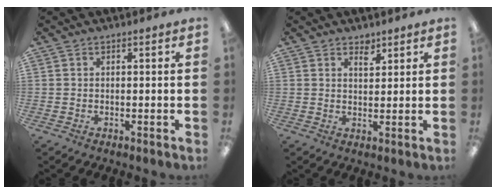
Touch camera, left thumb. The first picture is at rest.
{"total": 2.8, "force": [2.3, 1.2, 1.1], "torque": [0.000, -0.015, 0.037]}